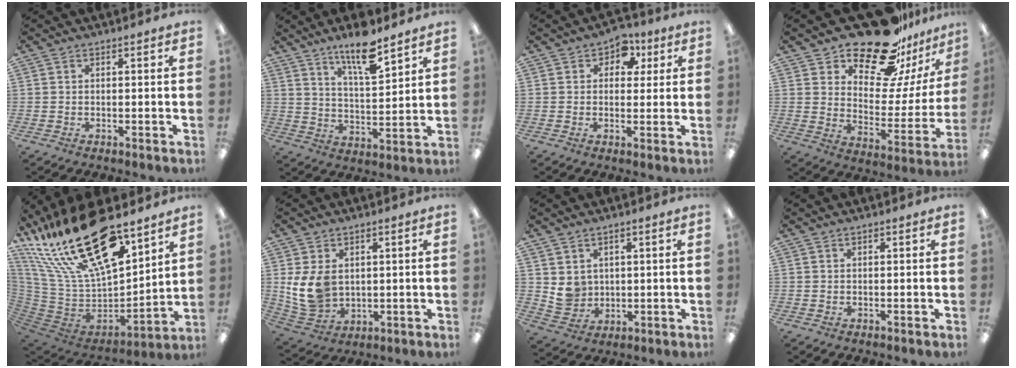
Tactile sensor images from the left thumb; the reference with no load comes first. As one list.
[{"total": 11.5, "force": [8.8, 3.1, 6.8], "torque": [-0.105, -0.055, 0.149]}, {"total": 5.6, "force": [2.3, 4.4, 2.6], "torque": [-0.024, -0.005, 0.035]}, {"total": 21.5, "force": [17.2, 8.7, 9.6], "torque": [-0.156, -0.120, 0.299]}, {"total": 30.5, "force": [20.2, 12.6, 19.1], "torque": [-0.366, -0.125, 0.356]}, {"total": 9.8, "force": [2.0, 7.4, 6.2], "torque": [-0.149, -0.004, 0.039]}, {"total": 5.2, "force": [2.3, 4.5, 1.1], "torque": [-0.018, -0.005, 0.046]}, {"total": 0.0}]